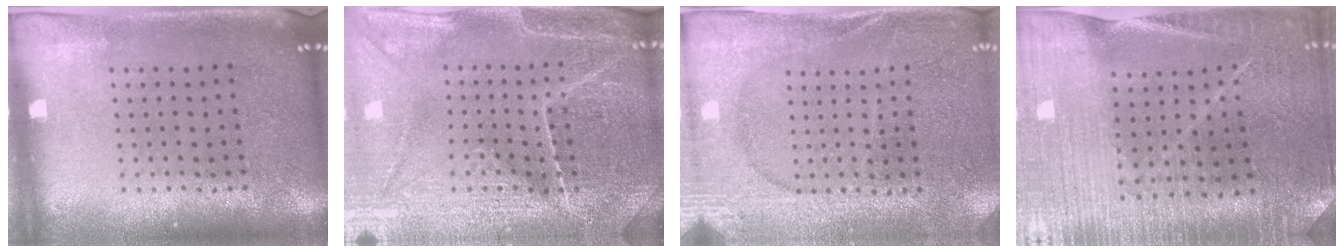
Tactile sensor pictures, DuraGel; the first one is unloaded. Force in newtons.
{"total": 4.3, "press": 4.2, "slide": 1.0}
{"total": 2.7, "press": 2.7, "slide": 0.3}
{"total": 2.6, "press": 2.6, "slide": 0.4}